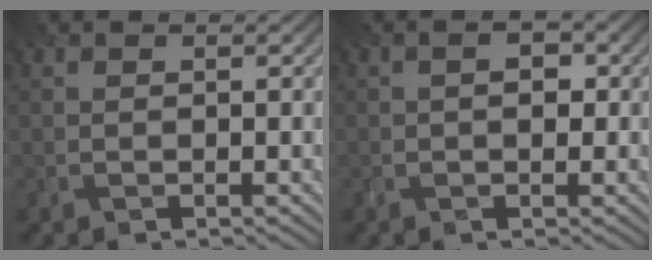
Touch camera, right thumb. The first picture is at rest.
{"total": 1.5, "force": [-0.2, 0.6, 1.4], "torque": [-0.021, 0.000, -0.004]}